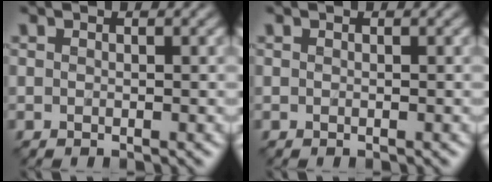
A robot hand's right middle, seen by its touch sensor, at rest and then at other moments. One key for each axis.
{"total": 0.0}